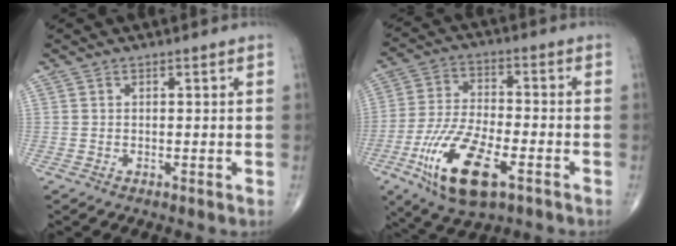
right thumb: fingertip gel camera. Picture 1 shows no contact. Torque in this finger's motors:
{"motor_torque": [4.03, 0.99, 1.56, -0.42, 0.22]}